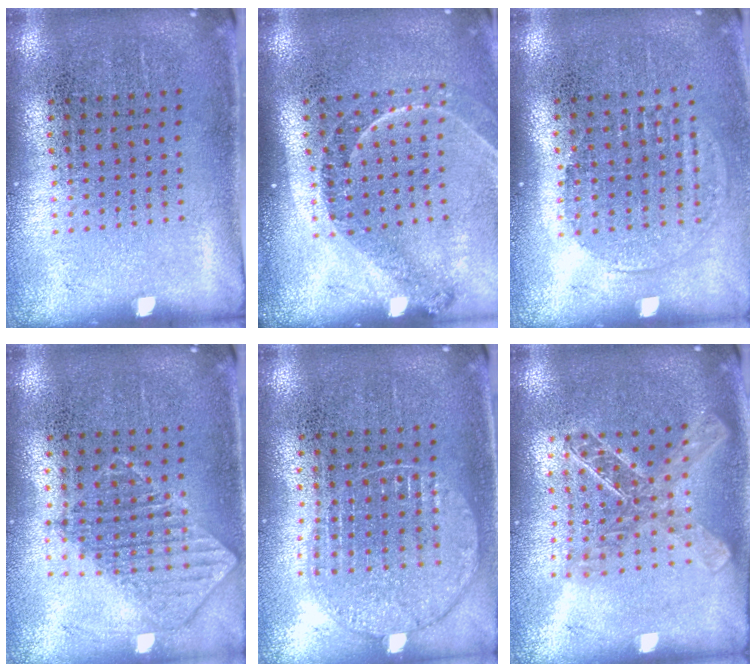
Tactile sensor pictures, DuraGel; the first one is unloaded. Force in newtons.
{"total": 1.4, "press": 1.3, "slide": 0.5}
{"total": 1.4, "press": 1.1, "slide": 0.7}
{"total": 0.8, "press": 0.8, "slide": 0.0}
{"total": 1.0, "press": 1.0, "slide": 0.1}
{"total": 1.8, "press": 1.6, "slide": 0.8}